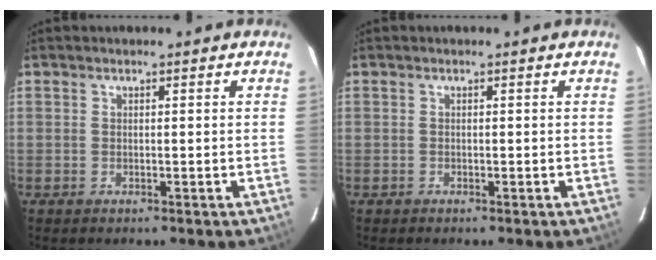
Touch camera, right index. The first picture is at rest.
{"total": 0.0}